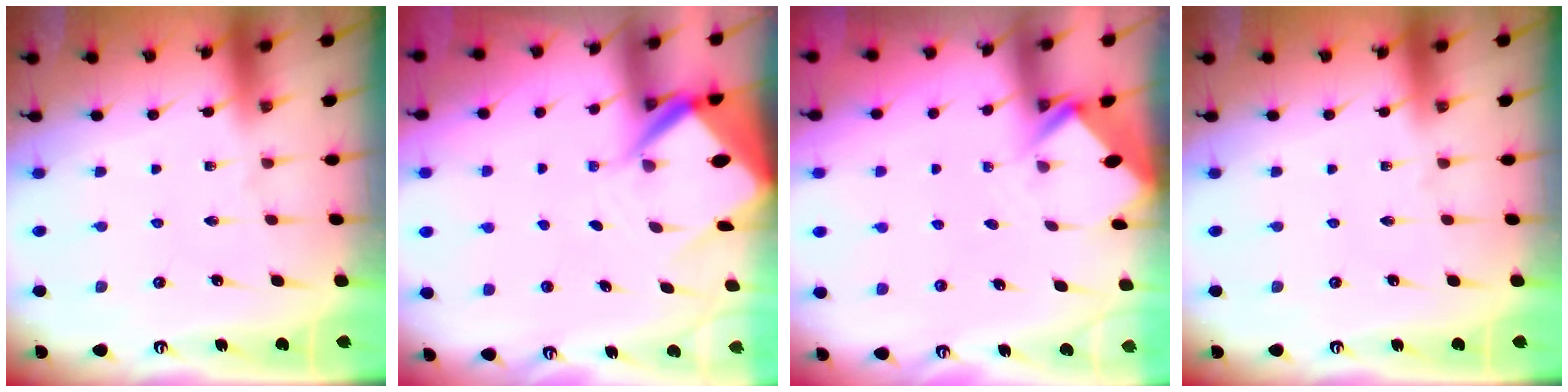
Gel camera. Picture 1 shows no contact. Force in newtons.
{"total": 7.6, "press": 7.6, "slide": 0.6}
{"total": 2.5, "press": 2.5, "slide": 0.2}
{"total": 0.0}